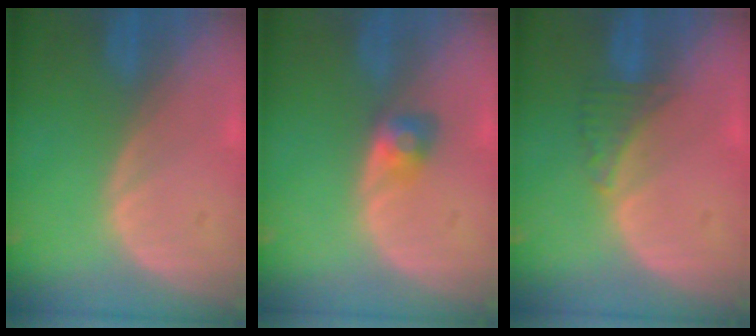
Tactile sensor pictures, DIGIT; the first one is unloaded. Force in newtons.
{"total": 2.9, "press": 2.5, "slide": 1.4}
{"total": 2.7, "press": 2.6, "slide": 0.7}